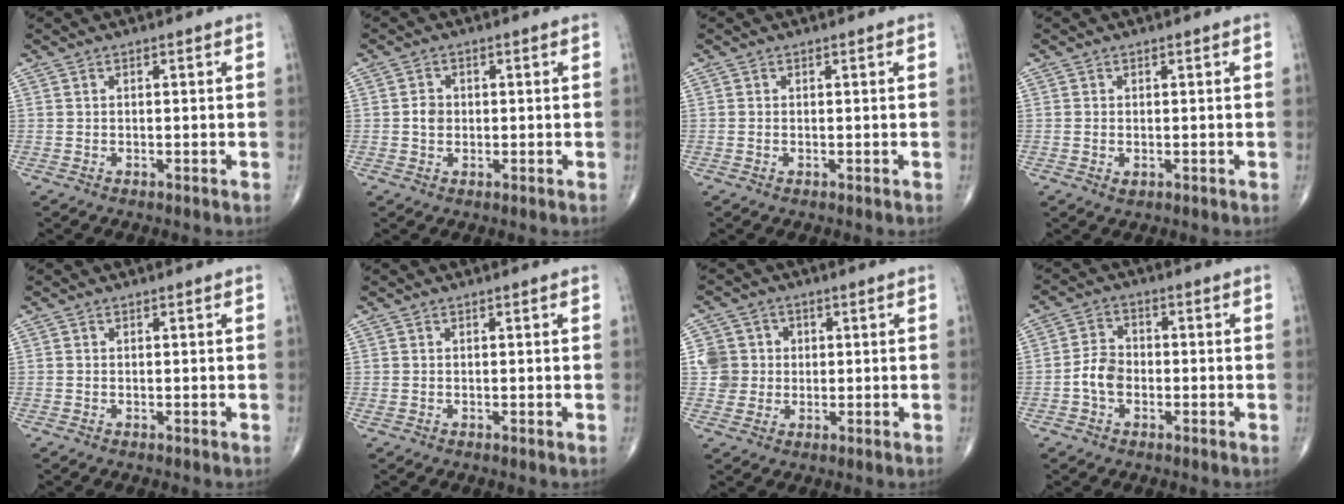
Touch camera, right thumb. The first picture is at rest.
{"total": 2.4, "force": [0.0, 2.0, 1.2], "torque": [-0.012, 0.004, -0.002]}
{"total": 0.0}
{"total": 1.1, "force": [-0.2, 0.7, 0.8], "torque": [-0.011, -0.001, -0.002]}
{"total": 0.0}
{"total": 0.5, "force": [0.1, 0.2, 0.5], "torque": [-0.011, 0.003, 0.005]}
{"total": 6.0, "force": [0.5, 5.9, 0.7], "torque": [0.022, 0.008, 0.006]}
{"total": 5.0, "force": [-1.5, 3.5, 3.1], "torque": [-0.052, 0.017, -0.035]}